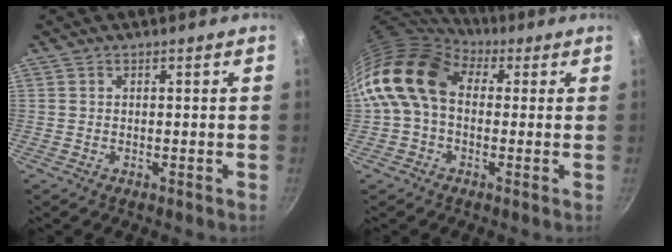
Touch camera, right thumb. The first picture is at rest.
{"total": 13.5, "force": [1.8, 9.8, 9.1], "torque": [-0.148, 0.017, 0.012]}